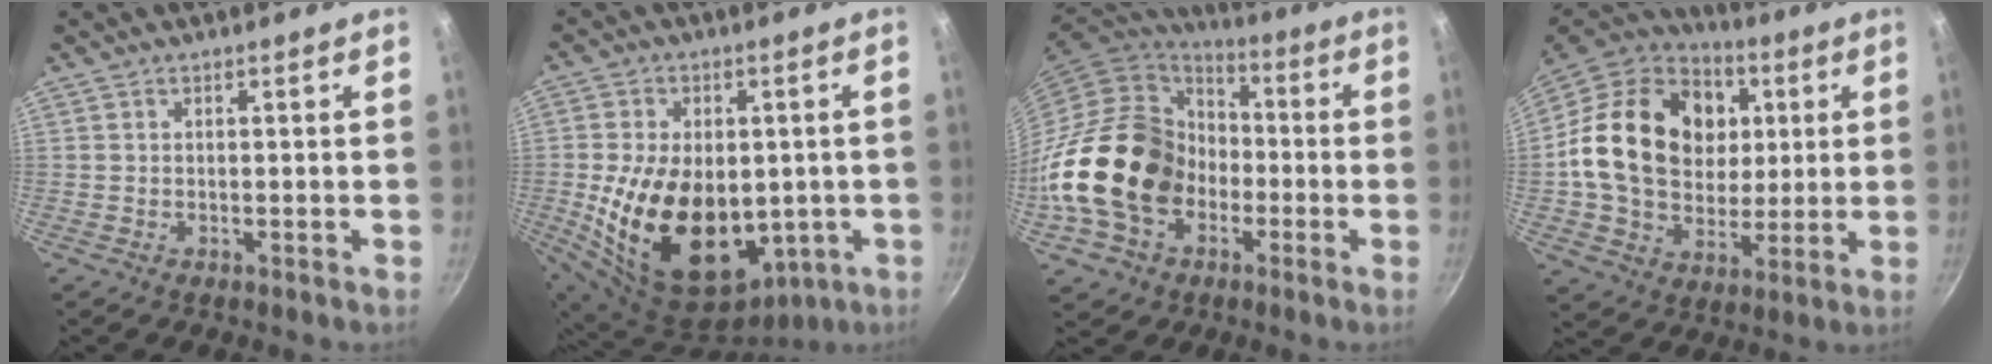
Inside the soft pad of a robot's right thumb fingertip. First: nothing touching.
{"total": 22.1, "force": [-2.2, 14.7, 16.4], "torque": [-0.278, -0.009, -0.012]}
{"total": 22.0, "force": [-4.6, 17.4, 12.7], "torque": [-0.216, 0.049, -0.078]}
{"total": 25.4, "force": [4.1, 19.6, 15.6], "torque": [-0.257, 0.012, 0.072]}